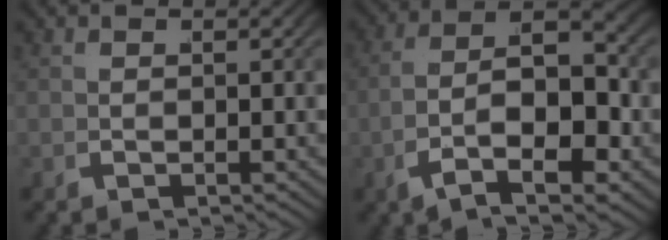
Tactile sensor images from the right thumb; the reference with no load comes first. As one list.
[{"total": 10.7, "force": [-0.6, 6.1, 8.9], "torque": [-0.169, -0.029, 0.000]}]